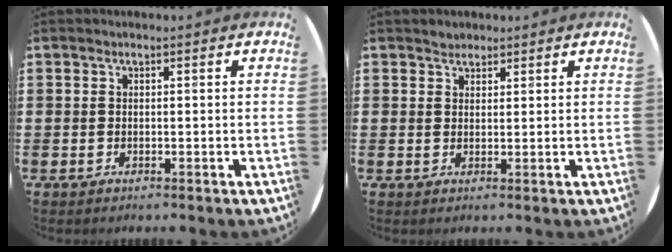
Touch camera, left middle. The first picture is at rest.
{"total": 1.4, "force": [1.3, 0.5, -0.1], "torque": [-0.001, 0.001, 0.026]}